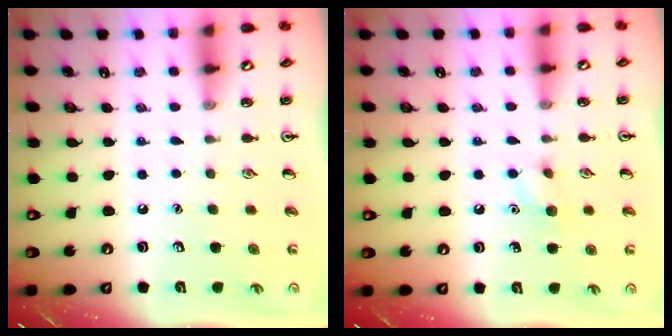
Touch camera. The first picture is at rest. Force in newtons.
{"total": 6.4, "press": 6.2, "slide": 1.4}